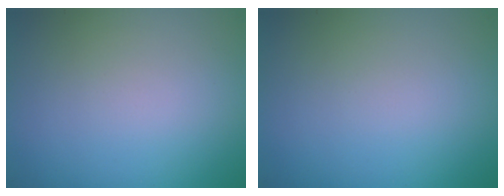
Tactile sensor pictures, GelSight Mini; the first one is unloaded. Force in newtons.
{"total": 0.0}